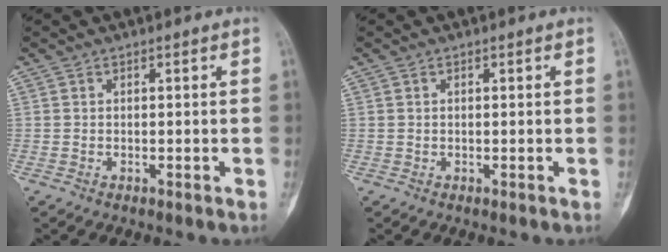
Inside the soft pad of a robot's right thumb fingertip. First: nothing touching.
{"total": 0.0}